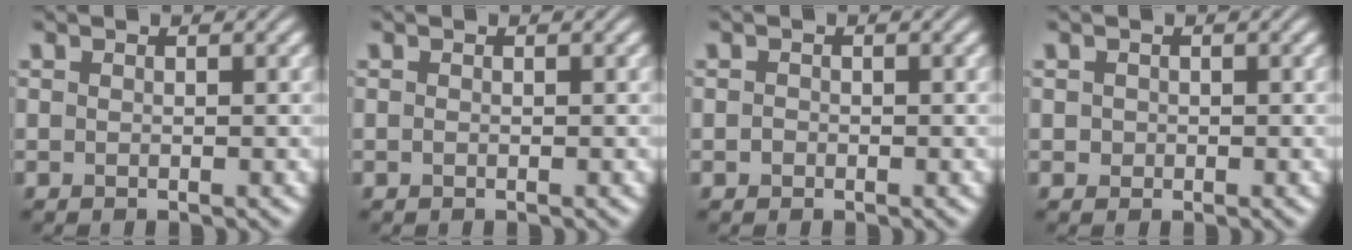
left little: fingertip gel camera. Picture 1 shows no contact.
{"total": 0.0}
{"total": 0.6, "force": [-0.2, 0.5, 0.2], "torque": [-0.002, -0.003, -0.006]}
{"total": 0.7, "force": [0.0, 0.7, 0.2], "torque": [0.001, -0.001, -0.002]}